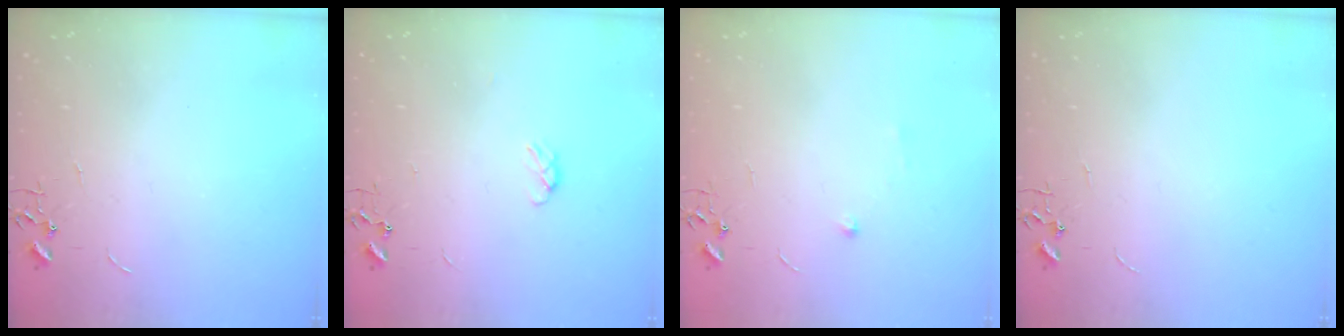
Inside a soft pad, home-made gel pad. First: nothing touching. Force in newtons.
{"total": 3.7, "press": 3.7, "slide": 0.6}
{"total": 5.0, "press": 4.8, "slide": 1.3}
{"total": 0.0}